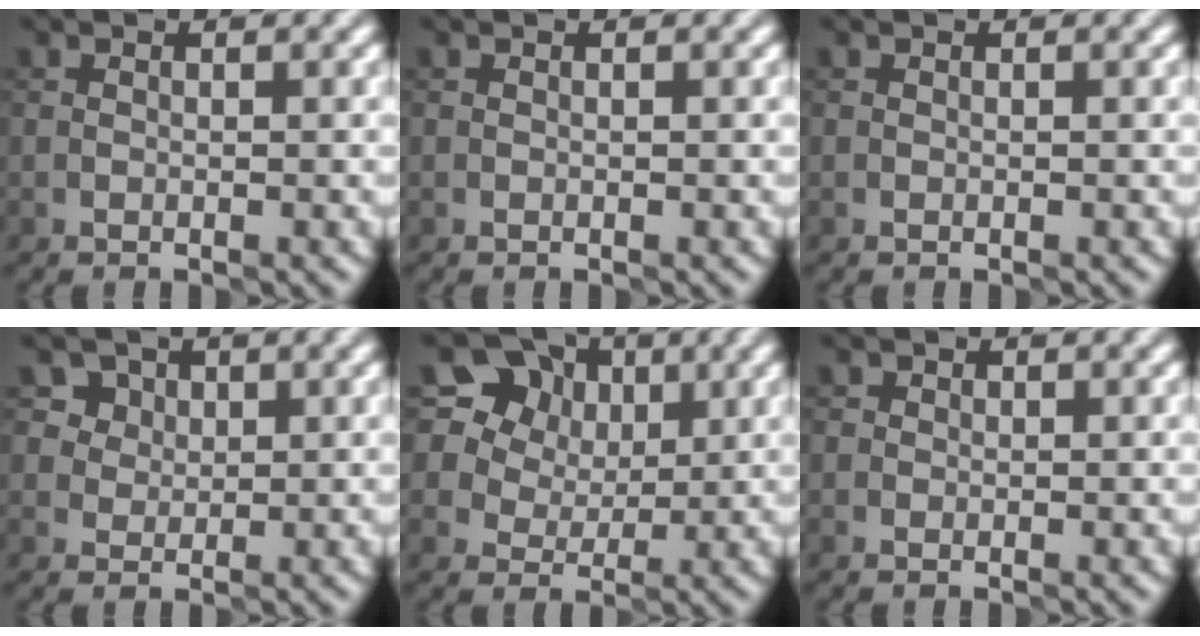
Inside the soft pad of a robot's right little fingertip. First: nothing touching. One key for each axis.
{"total": 0.0}
{"total": 0.0}
{"total": 6.7, "fx": 3.6, "fy": 5.0, "fz": 2.6, "tx": -0.050, "ty": 0.003, "tz": 0.057}
{"total": 16.1, "fx": 8.7, "fy": 11.5, "fz": 7.2, "tx": -0.185, "ty": 0.049, "tz": 0.154}
{"total": 0.7, "fx": 0.2, "fy": 0.7, "fz": 0.1, "tx": 0.001, "ty": -0.002, "tz": -0.003}